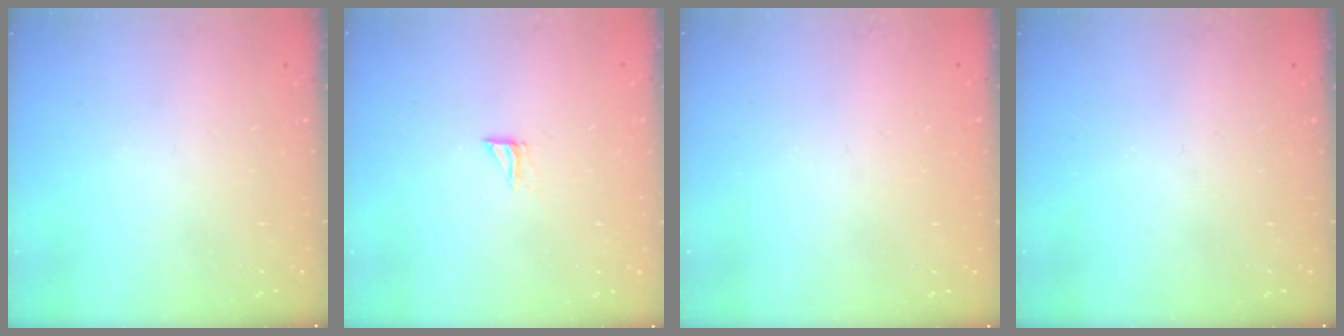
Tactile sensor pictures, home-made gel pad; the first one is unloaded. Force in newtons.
{"total": 4.6, "press": 4.5, "slide": 0.5}
{"total": 1.6, "press": 1.6, "slide": 0.1}
{"total": 0.0}